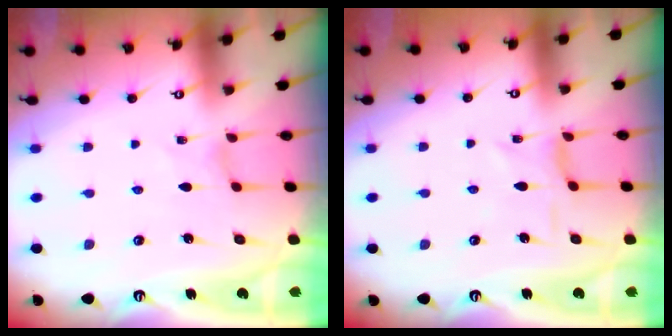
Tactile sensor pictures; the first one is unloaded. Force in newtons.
{"total": 2.1, "press": 2.1, "slide": 0.5}